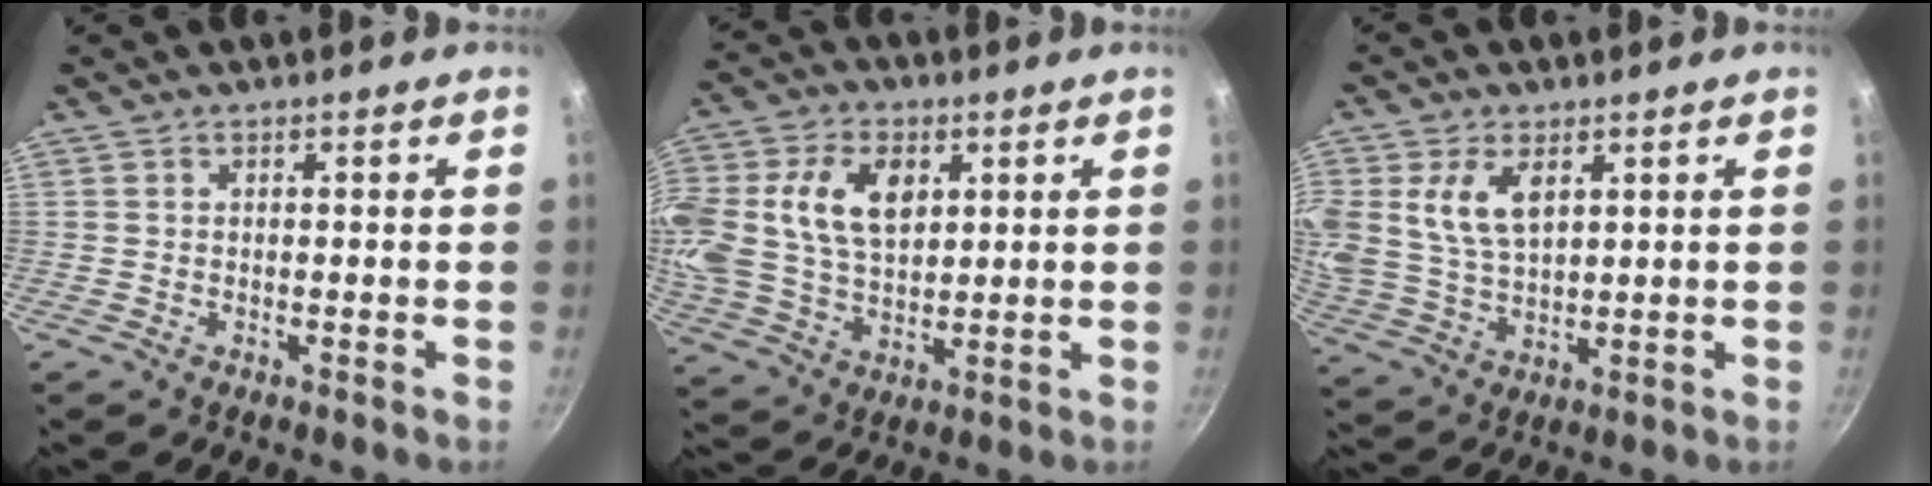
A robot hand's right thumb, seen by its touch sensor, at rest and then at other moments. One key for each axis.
{"total": 19.4, "fx": 5.1, "fy": 13.3, "fz": 13.1, "tx": -0.279, "ty": 0.015, "tz": 0.096}
{"total": 10.0, "fx": 3.6, "fy": 6.0, "fz": 7.1, "tx": -0.132, "ty": -0.019, "tz": 0.076}